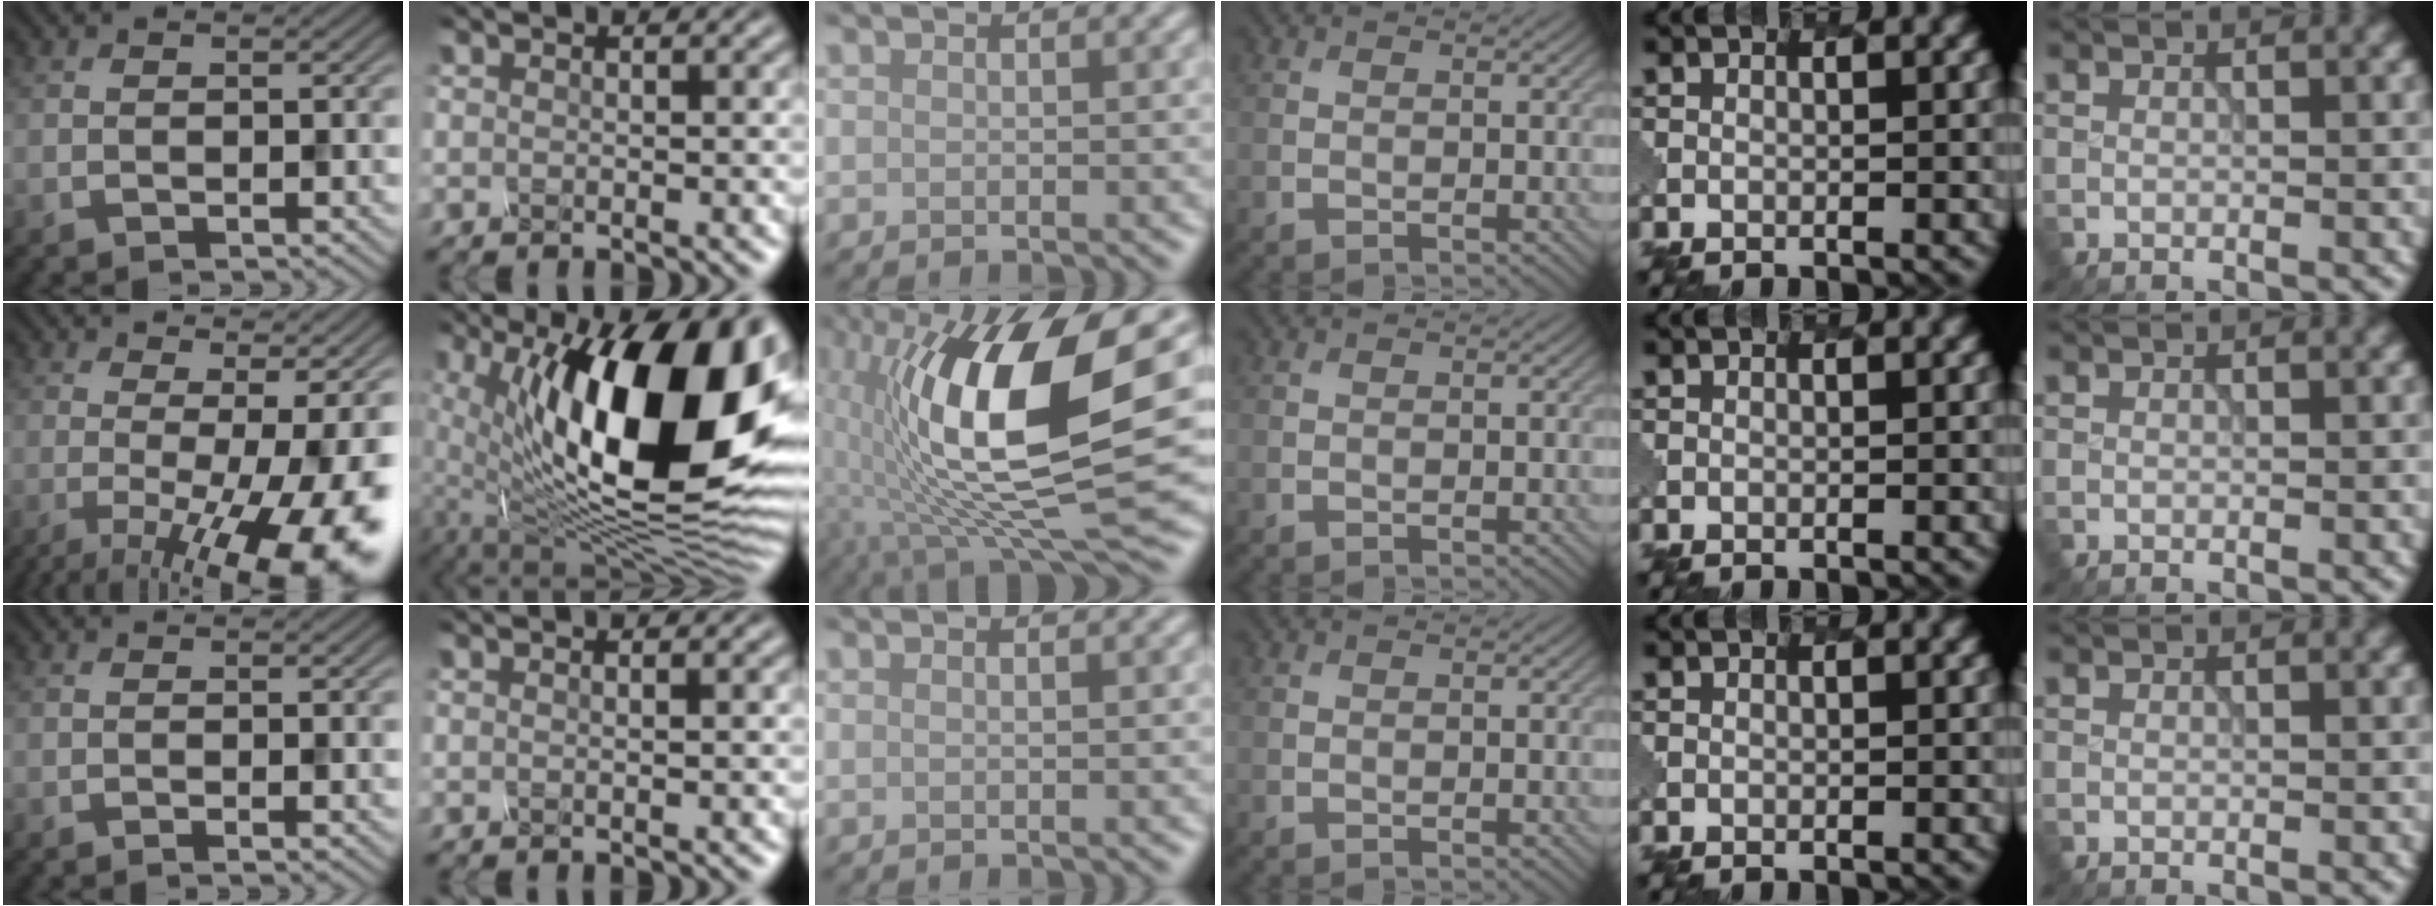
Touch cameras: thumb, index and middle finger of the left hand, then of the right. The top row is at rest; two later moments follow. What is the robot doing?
{"motion": "pour", "object": "mug"}